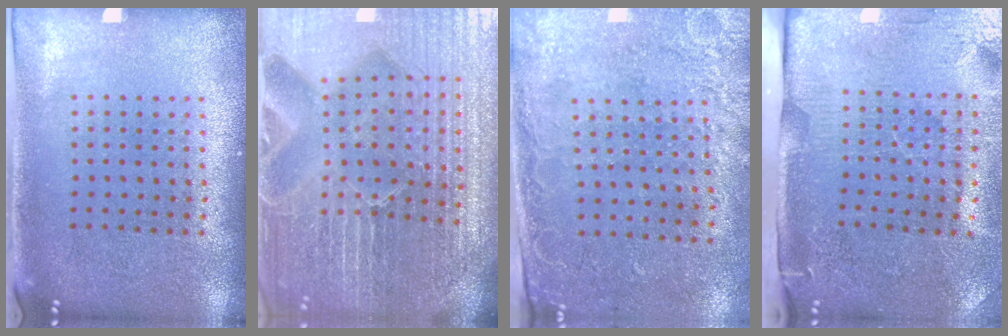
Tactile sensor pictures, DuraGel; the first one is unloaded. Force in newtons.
{"total": 6.7, "press": 5.8, "slide": 3.3}
{"total": 2.5, "press": 2.0, "slide": 1.5}
{"total": 4.5, "press": 3.7, "slide": 2.5}